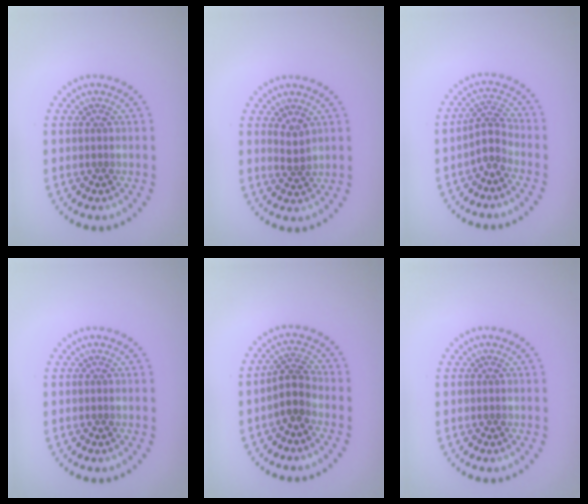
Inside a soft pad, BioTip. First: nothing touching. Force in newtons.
{"total": 1.5, "press": 1.2, "slide": 0.9}
{"total": 2.2, "press": 1.6, "slide": 1.5}
{"total": 0.0}
{"total": 2.5, "press": 2.0, "slide": 1.4}
{"total": 0.0}